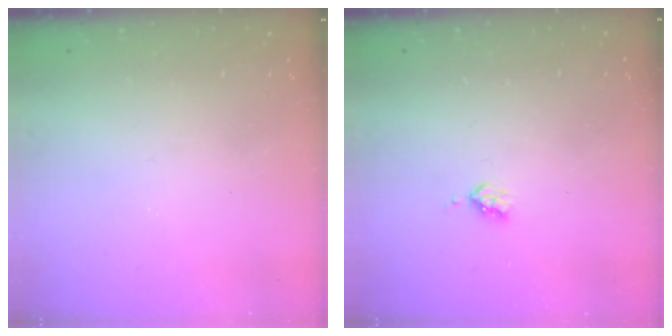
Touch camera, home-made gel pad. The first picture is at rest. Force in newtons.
{"total": 2.9, "press": 2.9, "slide": 0.5}